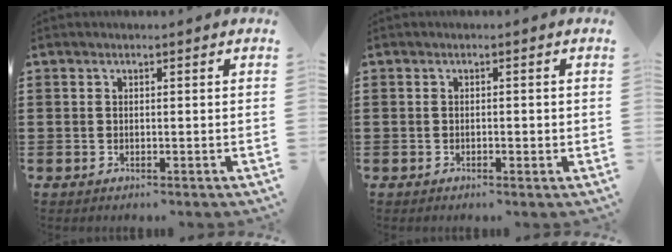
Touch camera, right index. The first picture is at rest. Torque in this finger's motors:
{"motor_torque": [-0.23, 0.48, 0.00, -0.01]}